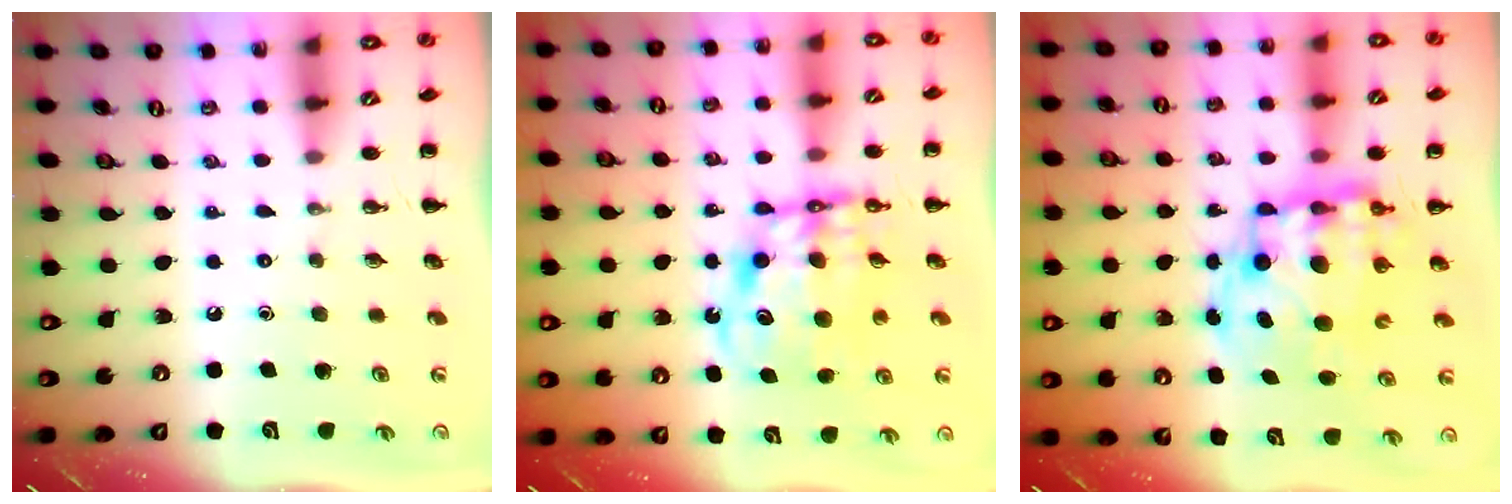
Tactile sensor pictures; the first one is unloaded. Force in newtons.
{"total": 11.8, "press": 11.4, "slide": 2.9}
{"total": 14.5, "press": 14.1, "slide": 3.3}